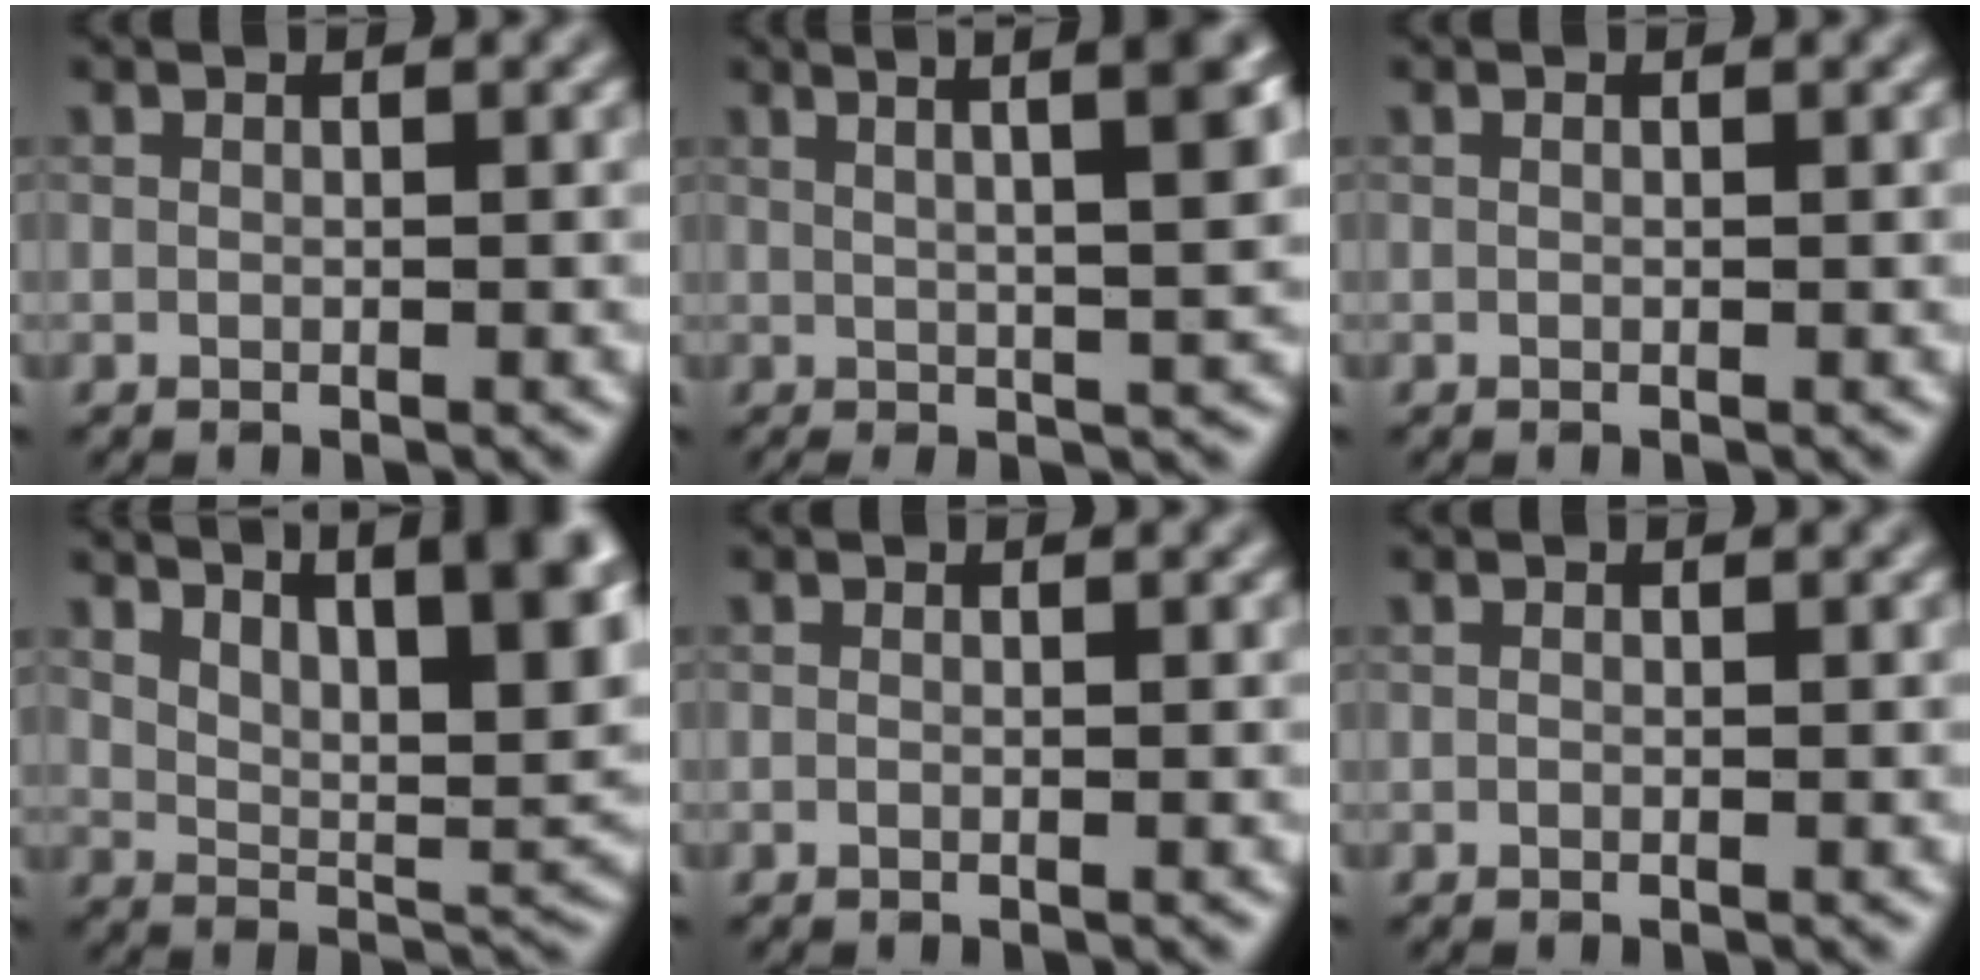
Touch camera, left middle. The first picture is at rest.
{"total": 8.6, "force": [2.7, 2.6, 7.8], "torque": [-0.059, 0.044, 0.012]}
{"total": 0.0}
{"total": 11.1, "force": [6.2, 3.8, 8.4], "torque": [-0.090, 0.015, 0.096]}
{"total": 0.6, "force": [-0.5, 0.1, 0.2], "torque": [-0.007, -0.007, -0.009]}
{"total": 0.7, "force": [-0.7, -0.1, -0.2], "torque": [-0.001, 0.000, -0.006]}